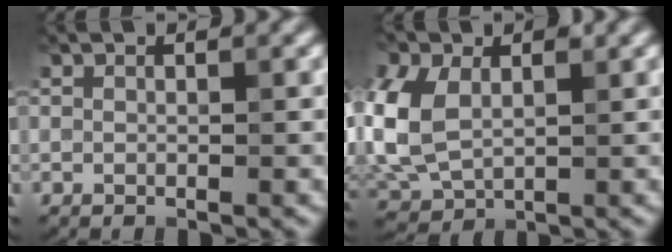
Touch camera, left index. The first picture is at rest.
{"total": 7.7, "force": [1.0, 5.4, 5.4], "torque": [-0.152, 0.002, 0.018]}